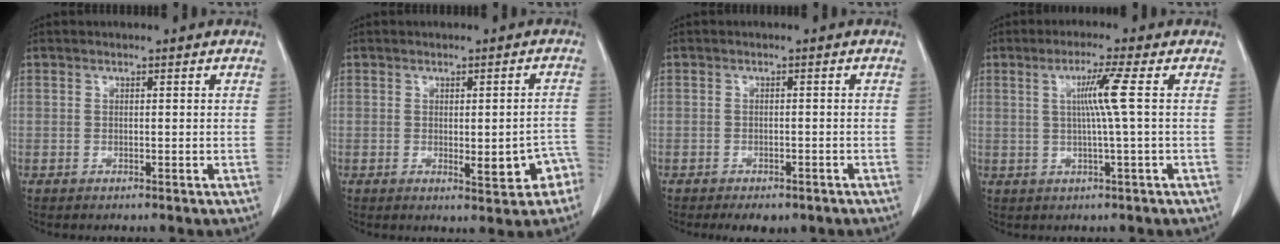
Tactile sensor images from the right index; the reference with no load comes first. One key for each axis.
{"total": 6.0, "fx": -2.2, "fy": 1.9, "fz": 5.2, "tx": -0.052, "ty": 0.009, "tz": -0.020}
{"total": 4.4, "fx": -3.3, "fy": 2.1, "fz": 2.0, "tx": -0.020, "ty": -0.004, "tz": -0.040}
{"total": 5.1, "fx": 0.7, "fy": -1.5, "fz": 4.8, "tx": -0.091, "ty": 0.000, "tz": 0.014}